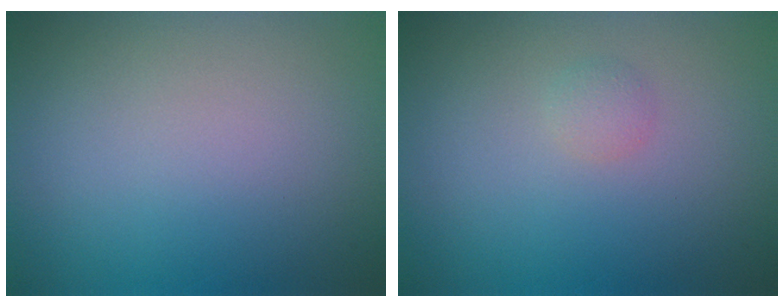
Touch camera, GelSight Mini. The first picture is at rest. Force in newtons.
{"total": 0.9, "press": 0.9, "slide": 0.0}